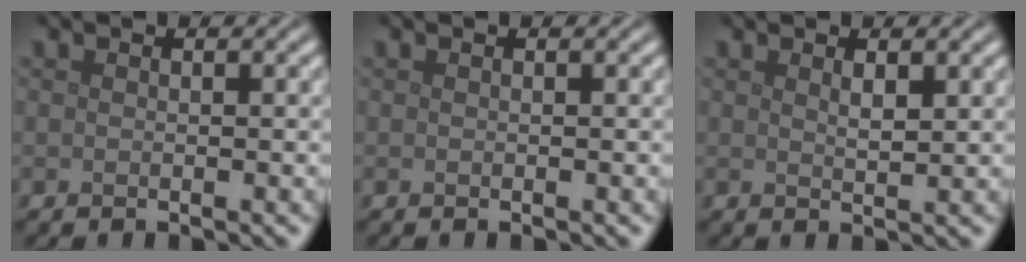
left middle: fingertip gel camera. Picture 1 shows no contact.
{"total": 0.0}
{"total": 1.1, "force": [0.8, 0.2, 0.8], "torque": [-0.015, -0.001, 0.013]}